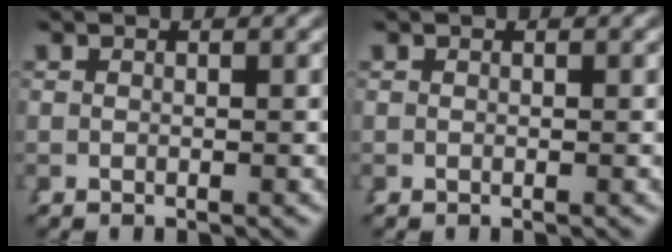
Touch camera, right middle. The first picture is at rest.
{"total": 0.0}